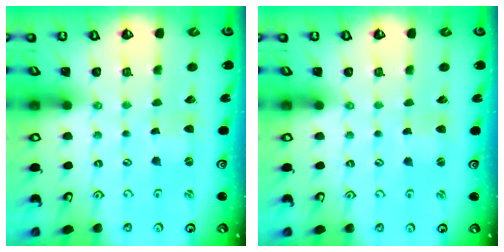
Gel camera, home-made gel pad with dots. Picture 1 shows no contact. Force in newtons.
{"total": 1.5, "press": 1.4, "slide": 0.2}